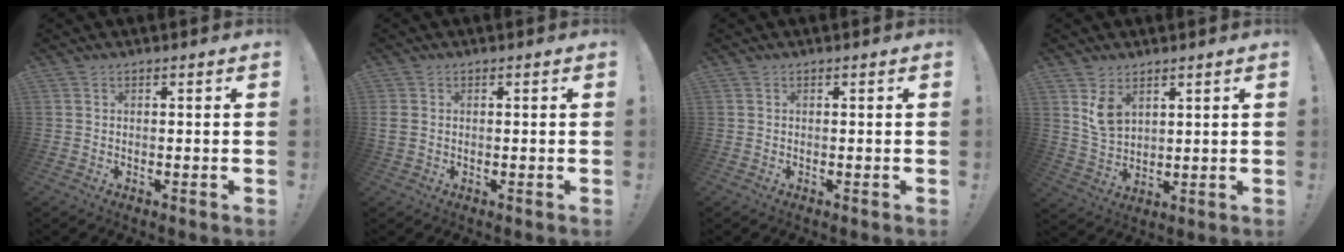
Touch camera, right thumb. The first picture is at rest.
{"total": 2.1, "force": [0.3, 1.7, 1.2], "torque": [-0.035, 0.006, 0.007]}
{"total": 0.0}
{"total": 7.0, "force": [4.2, 4.5, 3.3], "torque": [-0.048, -0.024, 0.081]}